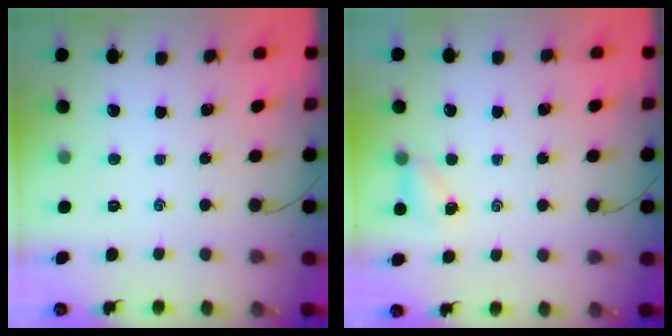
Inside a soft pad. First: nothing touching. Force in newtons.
{"total": 3.5, "press": 3.3, "slide": 1.2}